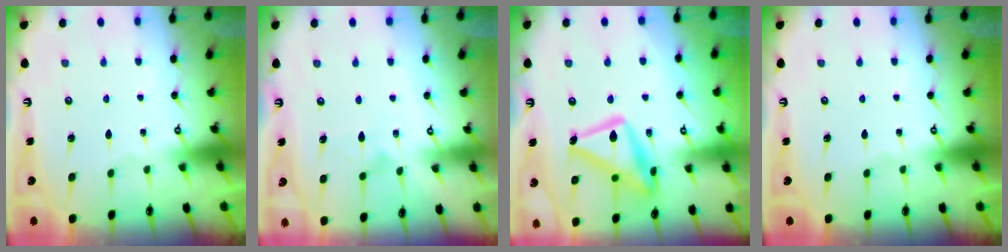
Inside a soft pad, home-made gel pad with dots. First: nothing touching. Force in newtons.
{"total": 8.8, "press": 8.8, "slide": 0.4}
{"total": 18.6, "press": 18.5, "slide": 1.4}
{"total": 0.0}